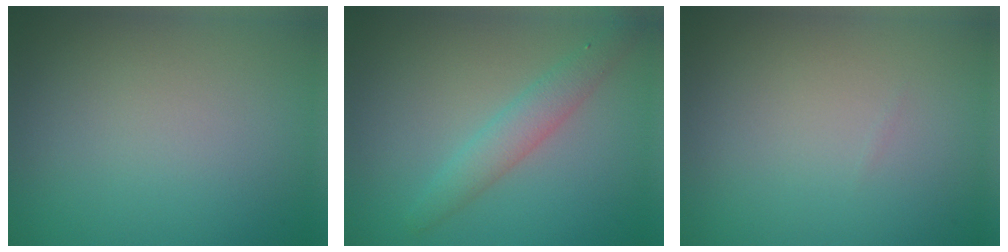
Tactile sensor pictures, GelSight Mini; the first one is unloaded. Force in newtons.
{"total": 2.8, "press": 2.8, "slide": 0.1}
{"total": 0.0}